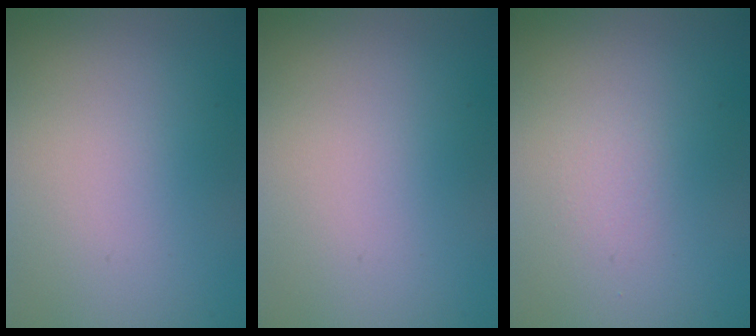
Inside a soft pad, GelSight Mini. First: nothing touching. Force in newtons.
{"total": 0.0}
{"total": 0.6, "press": 0.6, "slide": 0.1}